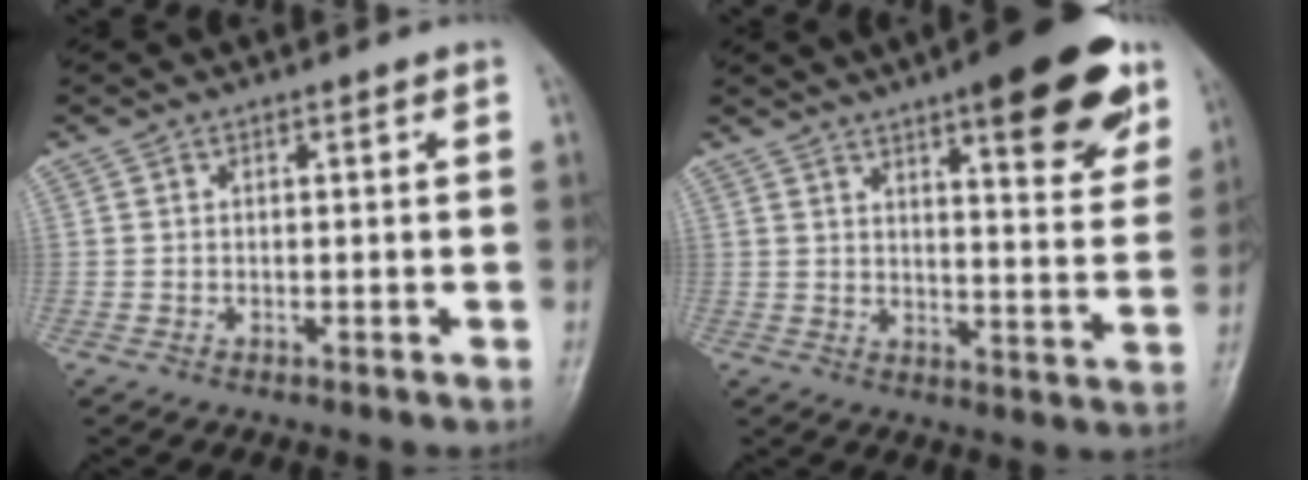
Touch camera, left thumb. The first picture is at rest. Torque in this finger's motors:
{"motor_torque": [2.15, 1.40, 1.52, -1.25, 0.08]}